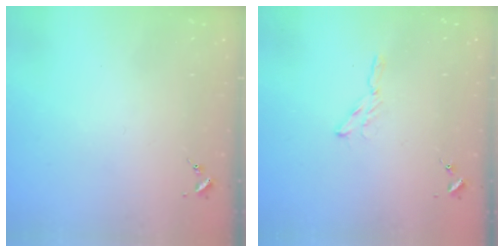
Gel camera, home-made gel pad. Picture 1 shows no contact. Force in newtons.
{"total": 2.9, "press": 2.9, "slide": 0.3}